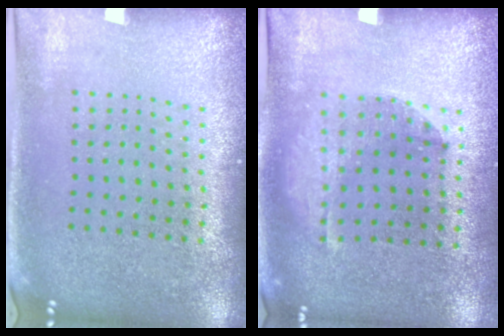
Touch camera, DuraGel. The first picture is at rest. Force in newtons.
{"total": 1.0, "press": 1.0, "slide": 0.3}